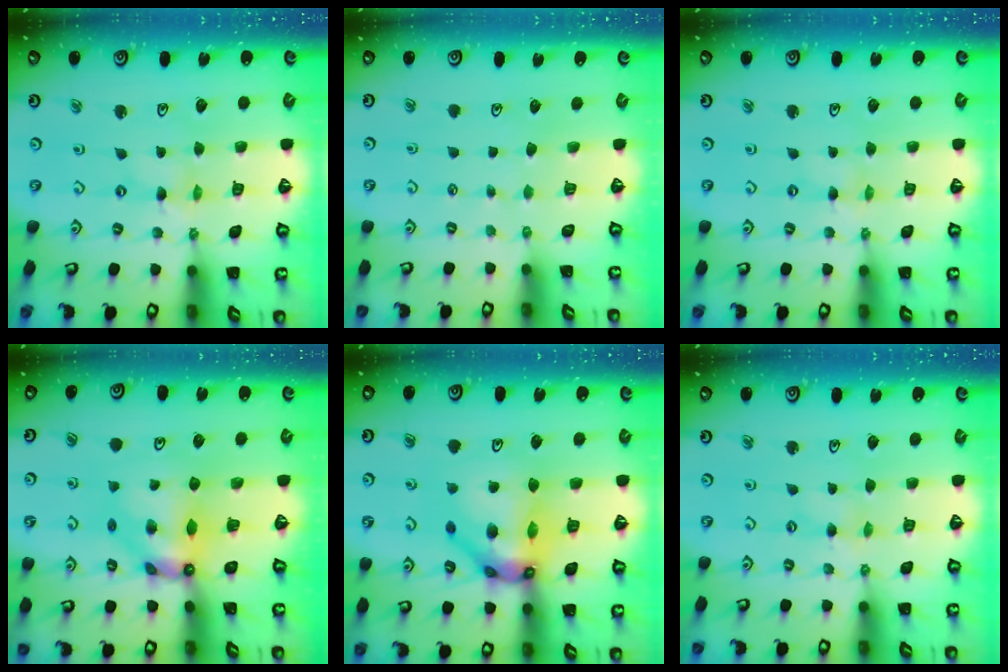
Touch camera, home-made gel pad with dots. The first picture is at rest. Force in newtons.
{"total": 0.6, "press": 0.6, "slide": 0.1}
{"total": 1.0, "press": 1.0, "slide": 0.0}
{"total": 7.6, "press": 7.6, "slide": 0.5}
{"total": 16.3, "press": 16.3, "slide": 1.3}
{"total": 1.3, "press": 1.3, "slide": 0.3}